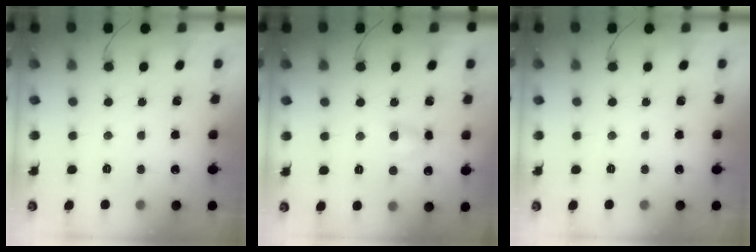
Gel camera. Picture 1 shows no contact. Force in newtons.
{"total": 3.8, "press": 3.6, "slide": 1.3}
{"total": 0.0}